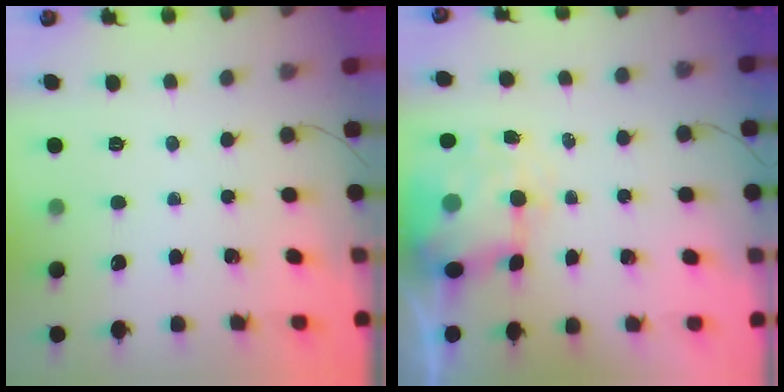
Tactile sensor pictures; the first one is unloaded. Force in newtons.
{"total": 6.0, "press": 5.8, "slide": 1.6}